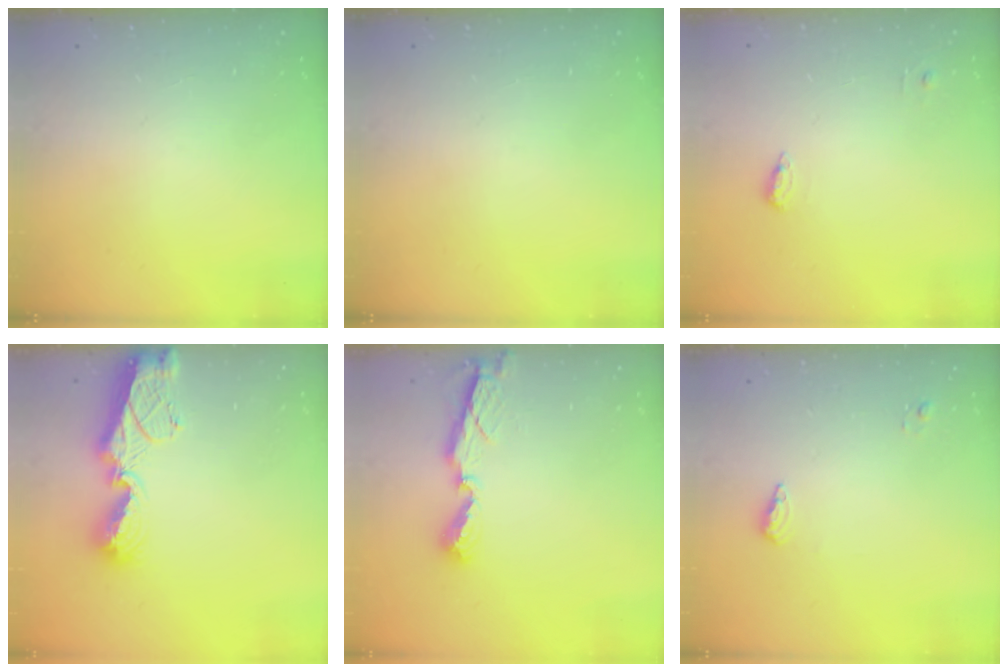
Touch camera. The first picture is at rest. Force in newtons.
{"total": 0.0}
{"total": 4.9, "press": 4.8, "slide": 1.0}
{"total": 11.7, "press": 11.6, "slide": 1.1}
{"total": 7.8, "press": 7.8, "slide": 0.5}
{"total": 5.6, "press": 5.4, "slide": 1.2}